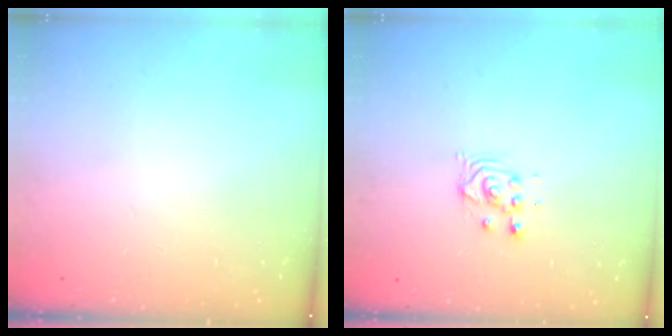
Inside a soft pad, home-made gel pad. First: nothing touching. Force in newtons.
{"total": 2.8, "press": 2.8, "slide": 0.1}